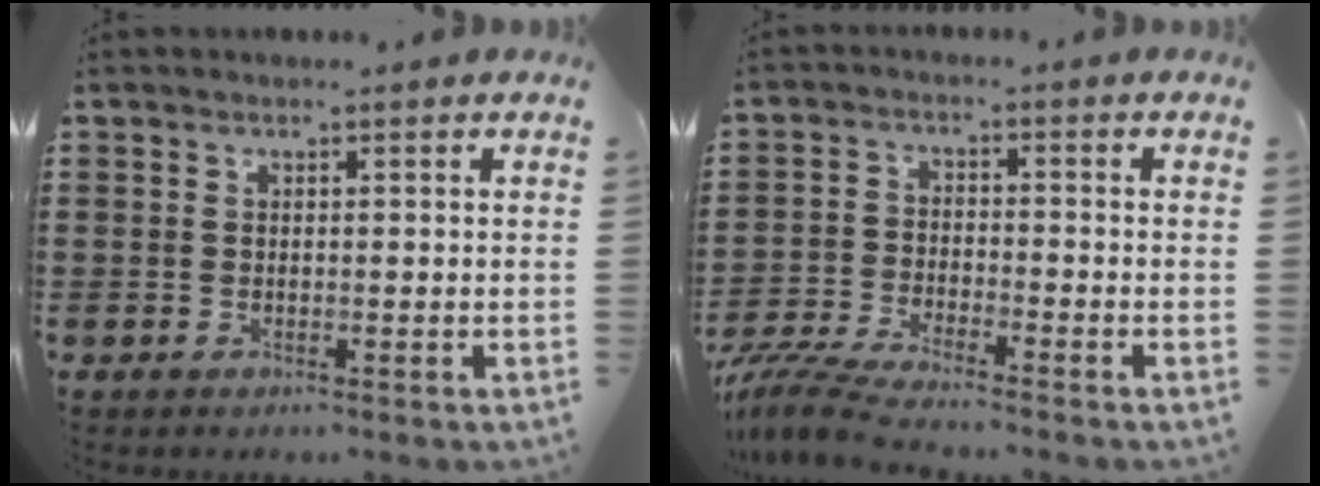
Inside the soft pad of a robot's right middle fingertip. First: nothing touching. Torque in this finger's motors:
{"motor_torque": [1.36, -0.77, 0.37, 0.14]}